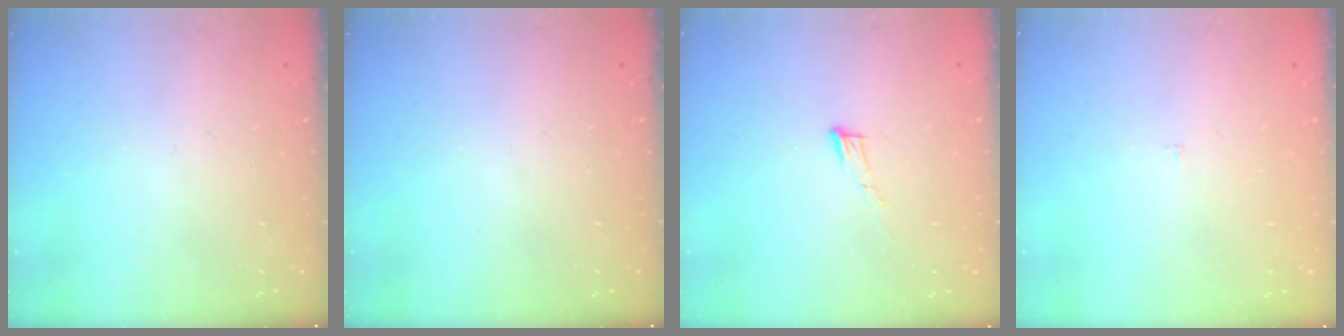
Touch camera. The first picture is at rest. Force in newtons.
{"total": 0.0}
{"total": 5.7, "press": 5.7, "slide": 0.3}
{"total": 1.8, "press": 1.8, "slide": 0.1}